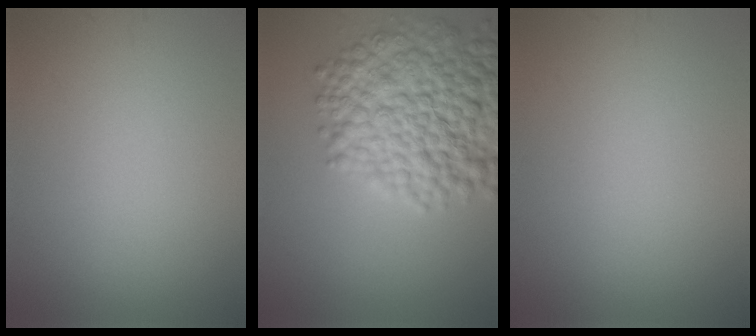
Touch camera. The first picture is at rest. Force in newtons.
{"total": 11.1, "press": 11.0, "slide": 0.4}
{"total": 0.0}